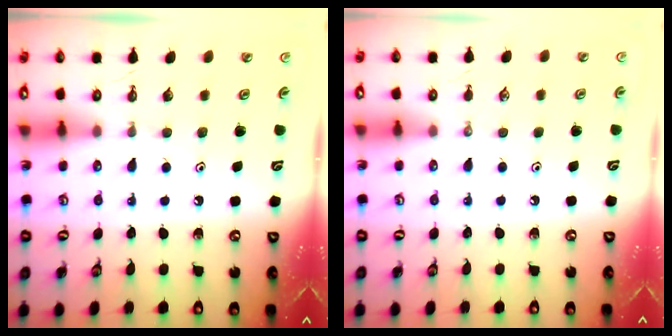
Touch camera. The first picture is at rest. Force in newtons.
{"total": 0.0}